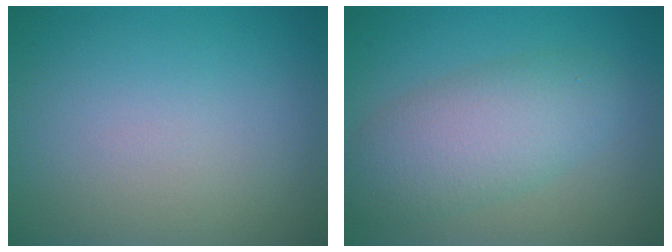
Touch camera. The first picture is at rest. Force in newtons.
{"total": 5.7, "press": 5.7, "slide": 0.2}